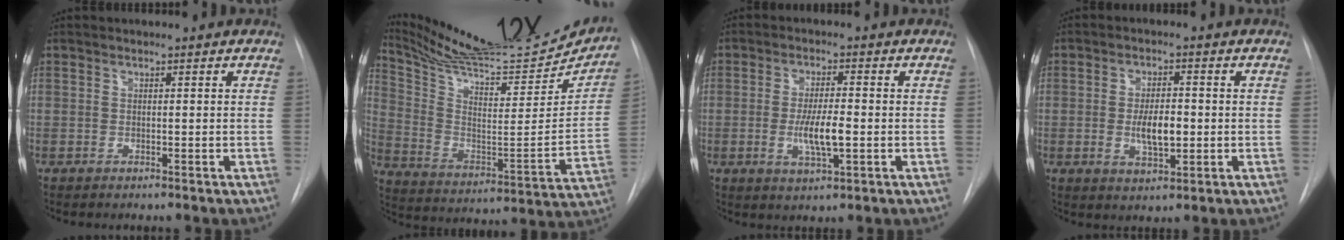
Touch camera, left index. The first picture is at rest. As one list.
[{"total": 27.8, "force": [25.6, 3.9, 10.1], "torque": [-0.170, -0.075, 0.366]}, {"total": 6.0, "force": [-1.0, 1.2, 5.8], "torque": [-0.112, -0.008, -0.016]}, {"total": 5.5, "force": [-0.6, 2.1, 5.0], "torque": [-0.091, -0.003, -0.005]}]